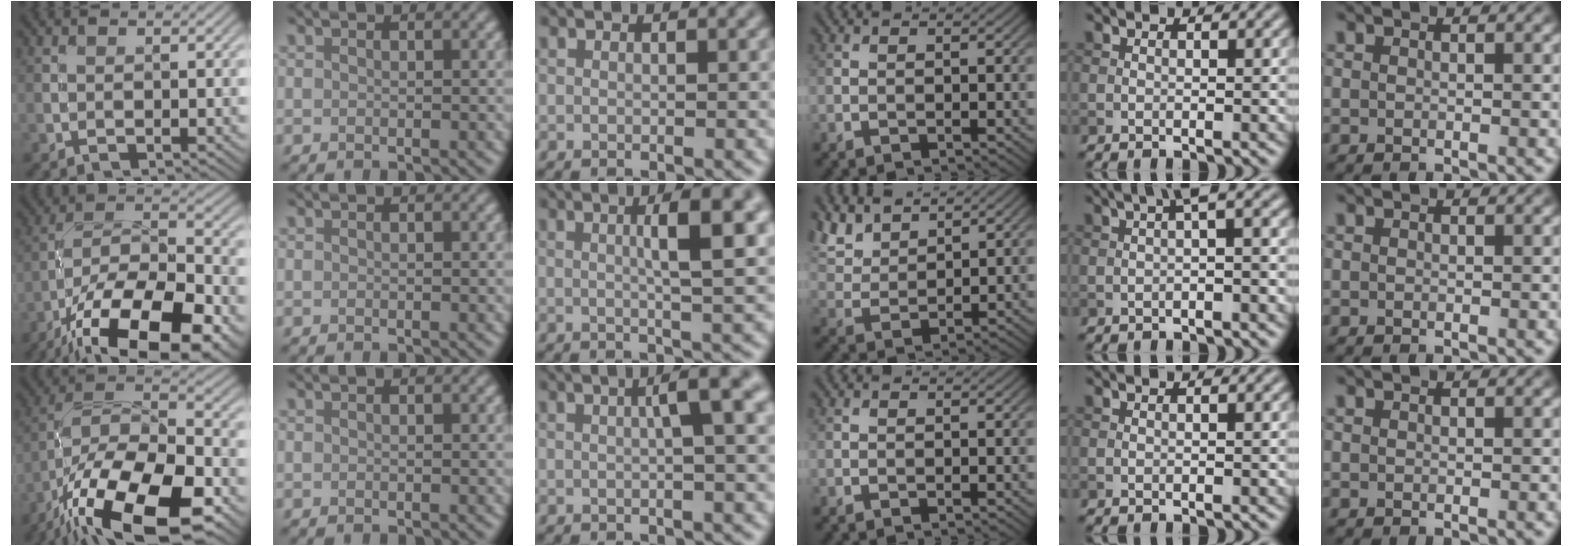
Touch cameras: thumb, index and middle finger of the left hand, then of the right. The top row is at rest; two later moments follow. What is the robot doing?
{"motion": "unscrew", "object": "medicine bottle"}